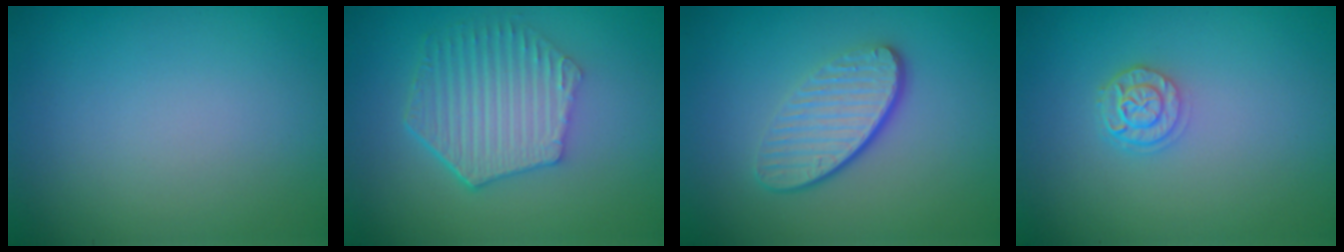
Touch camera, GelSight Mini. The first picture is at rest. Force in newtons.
{"total": 5.8, "press": 4.3, "slide": 3.8}
{"total": 4.3, "press": 3.1, "slide": 3.0}
{"total": 2.4, "press": 2.0, "slide": 1.3}